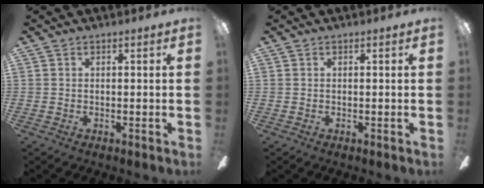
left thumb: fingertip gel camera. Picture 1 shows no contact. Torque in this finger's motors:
{"motor_torque": [0.00, 0.00, 0.00, 0.00, 0.00]}